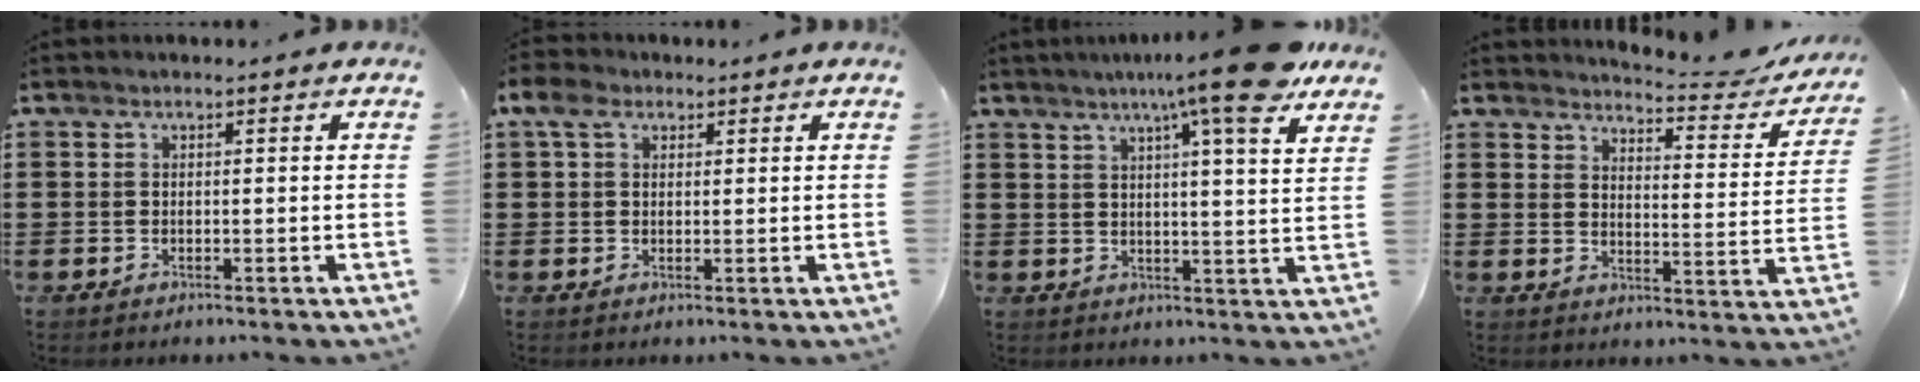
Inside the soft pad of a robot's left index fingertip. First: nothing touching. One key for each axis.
{"total": 4.3, "fx": 2.1, "fy": 2.9, "fz": 2.4, "tx": -0.057, "ty": 0.016, "tz": 0.037}
{"total": 11.7, "fx": 8.4, "fy": 0.2, "fz": 8.2, "tx": -0.140, "ty": -0.028, "tz": 0.134}
{"total": 4.3, "fx": 4.0, "fy": 0.1, "fz": 1.3, "tx": -0.033, "ty": -0.034, "tz": 0.062}